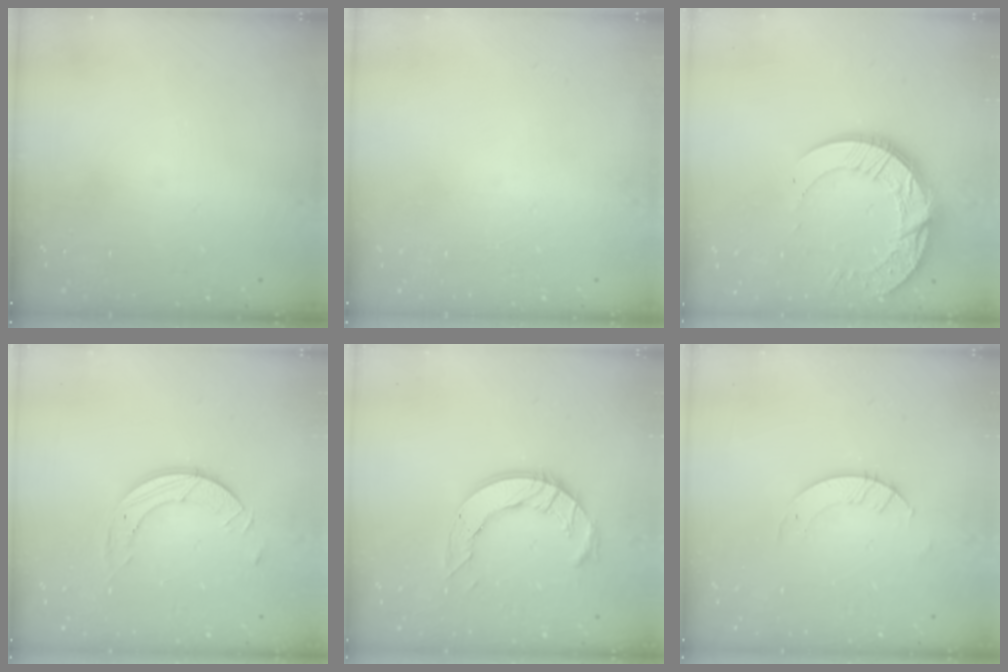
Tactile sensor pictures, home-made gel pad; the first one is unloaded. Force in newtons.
{"total": 0.0}
{"total": 17.2, "press": 17.1, "slide": 1.6}
{"total": 7.1, "press": 7.1, "slide": 0.7}
{"total": 10.6, "press": 10.5, "slide": 0.9}
{"total": 3.2, "press": 3.2, "slide": 0.2}